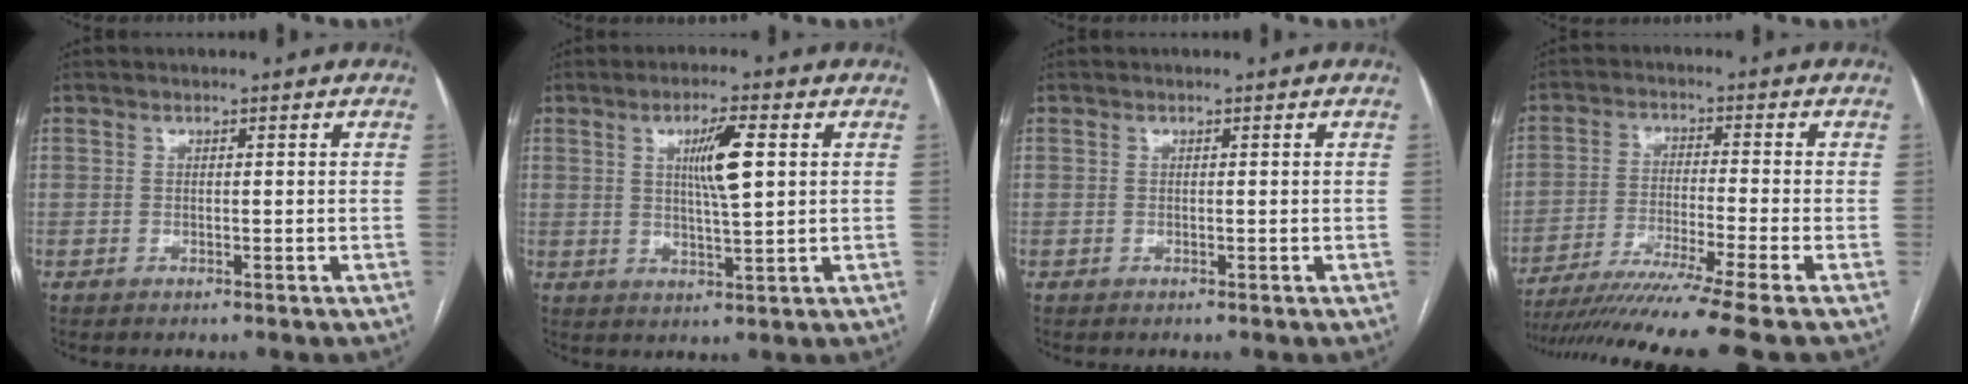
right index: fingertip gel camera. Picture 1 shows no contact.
{"total": 6.7, "force": [1.7, 0.5, 6.4], "torque": [-0.113, 0.000, 0.030]}
{"total": 0.0}
{"total": 15.1, "force": [-12.6, -2.9, 7.8], "torque": [-0.124, -0.040, -0.204]}